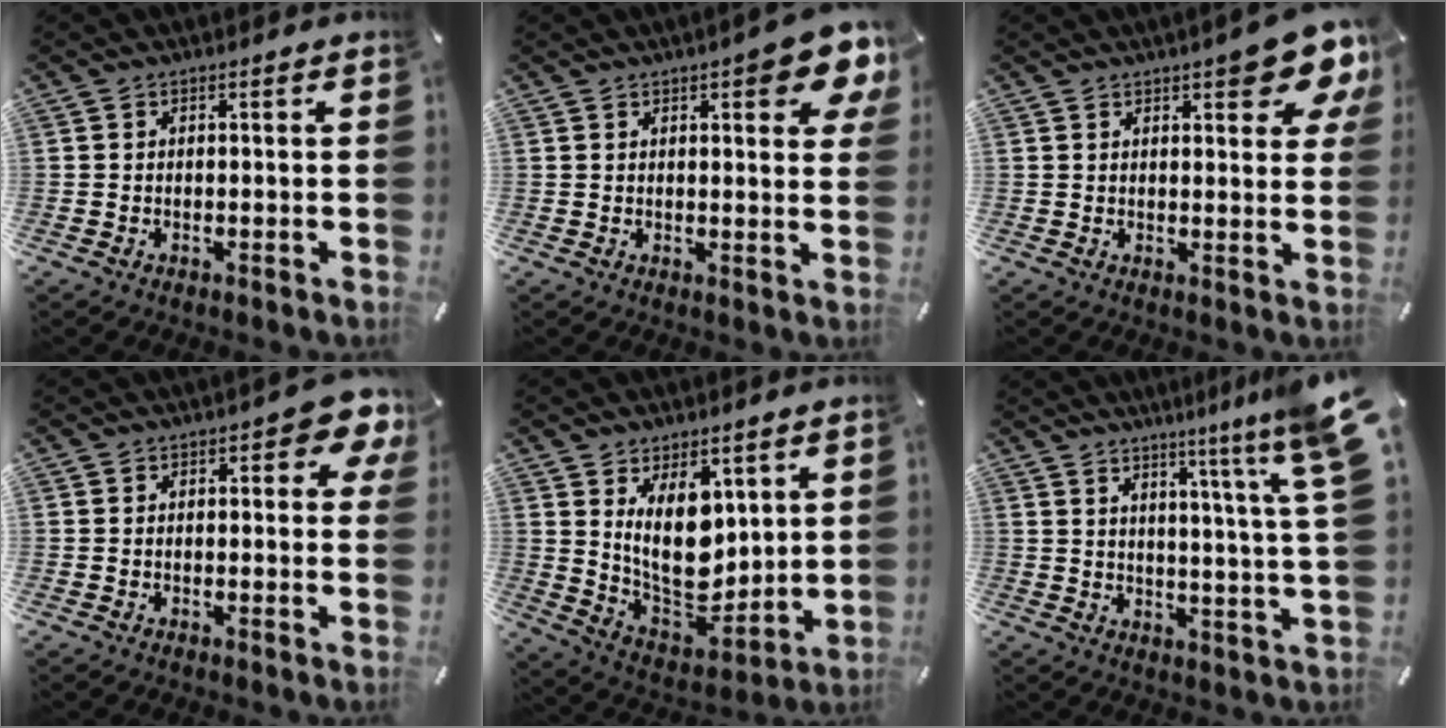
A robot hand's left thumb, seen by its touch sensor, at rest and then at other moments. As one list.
[{"total": 9.3, "force": [4.8, 2.9, 7.4], "torque": [-0.098, -0.020, 0.077]}, {"total": 10.5, "force": [6.3, 3.5, 7.6], "torque": [-0.098, -0.033, 0.104]}, {"total": 5.9, "force": [2.4, 2.9, 4.6], "torque": [-0.048, -0.007, 0.033]}, {"total": 15.0, "force": [5.1, 9.4, 10.6], "torque": [-0.201, -0.048, 0.095]}, {"total": 11.8, "force": [7.2, -1.1, 9.2], "torque": [-0.143, -0.053, 0.106]}]